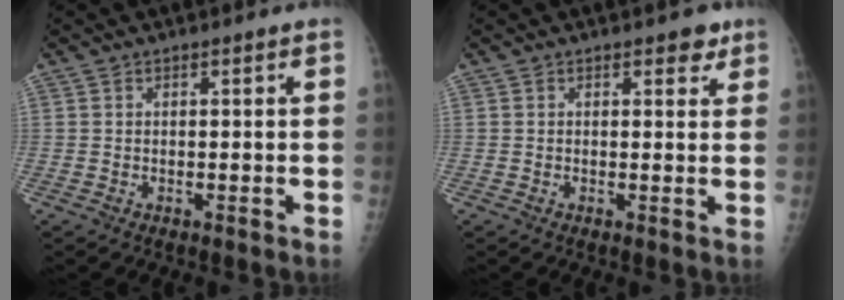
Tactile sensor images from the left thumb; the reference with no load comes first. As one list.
[{"total": 2.8, "force": [1.8, 1.4, 1.6], "torque": [-0.001, -0.006, 0.020]}]